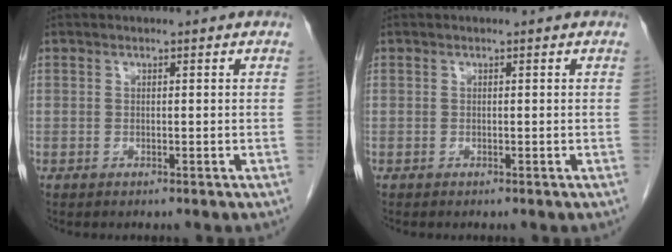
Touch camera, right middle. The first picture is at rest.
{"total": 0.0}